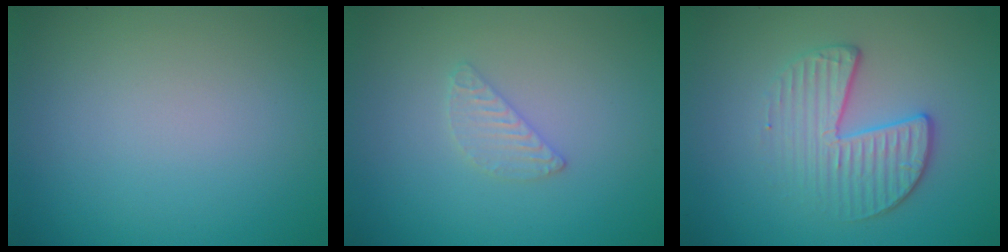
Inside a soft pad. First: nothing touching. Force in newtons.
{"total": 1.5, "press": 1.5, "slide": 0.2}
{"total": 3.8, "press": 3.1, "slide": 2.1}